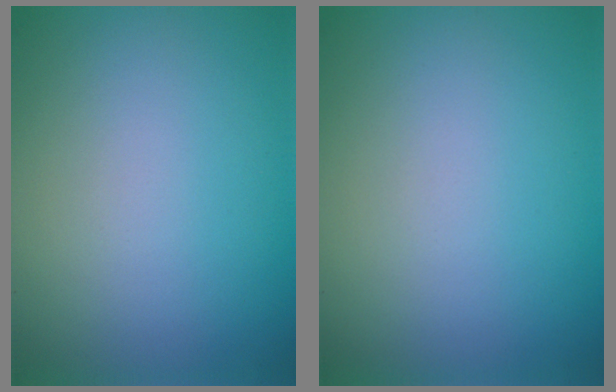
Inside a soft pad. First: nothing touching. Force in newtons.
{"total": 0.0}